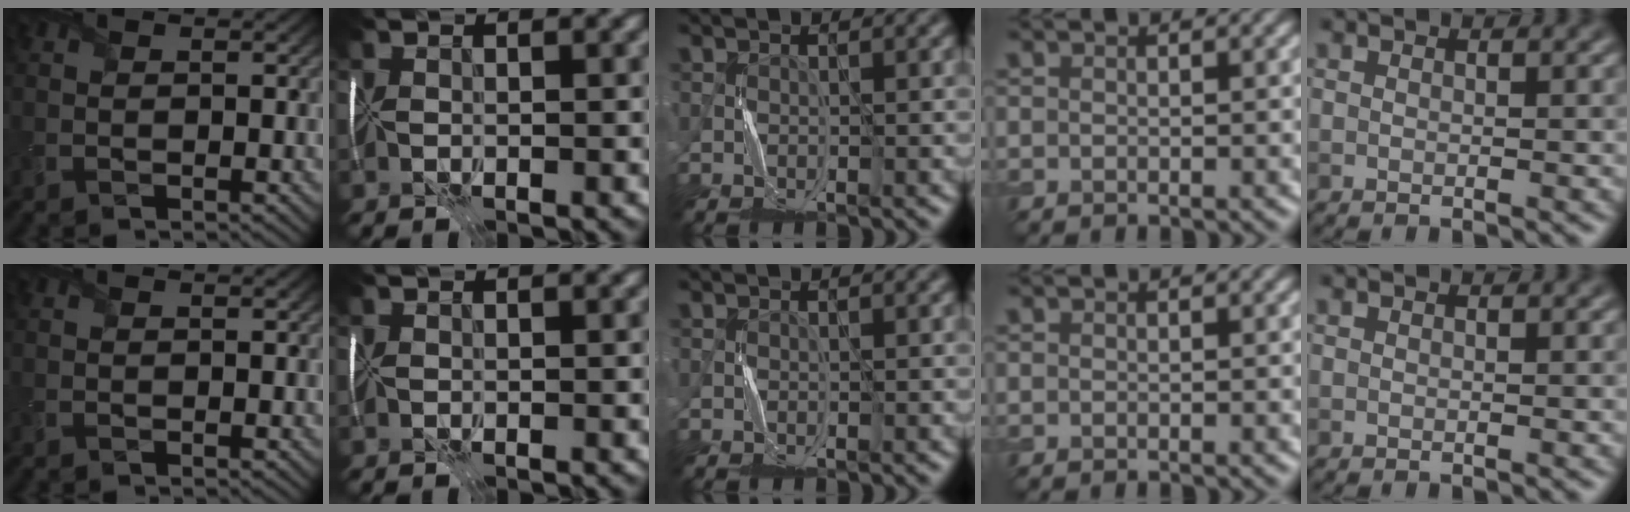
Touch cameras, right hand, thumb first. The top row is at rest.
{}